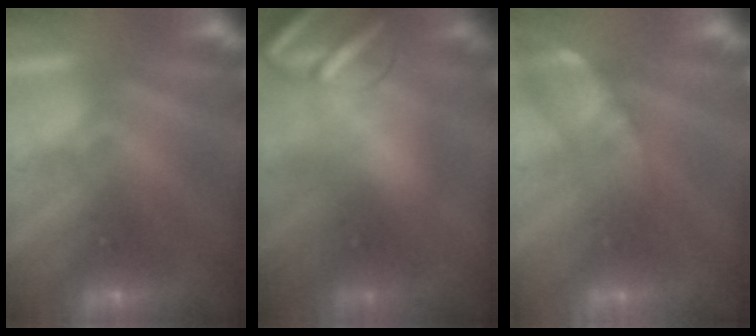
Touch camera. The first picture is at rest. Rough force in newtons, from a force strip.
{"total": 8.7}
{"total": 2.6}